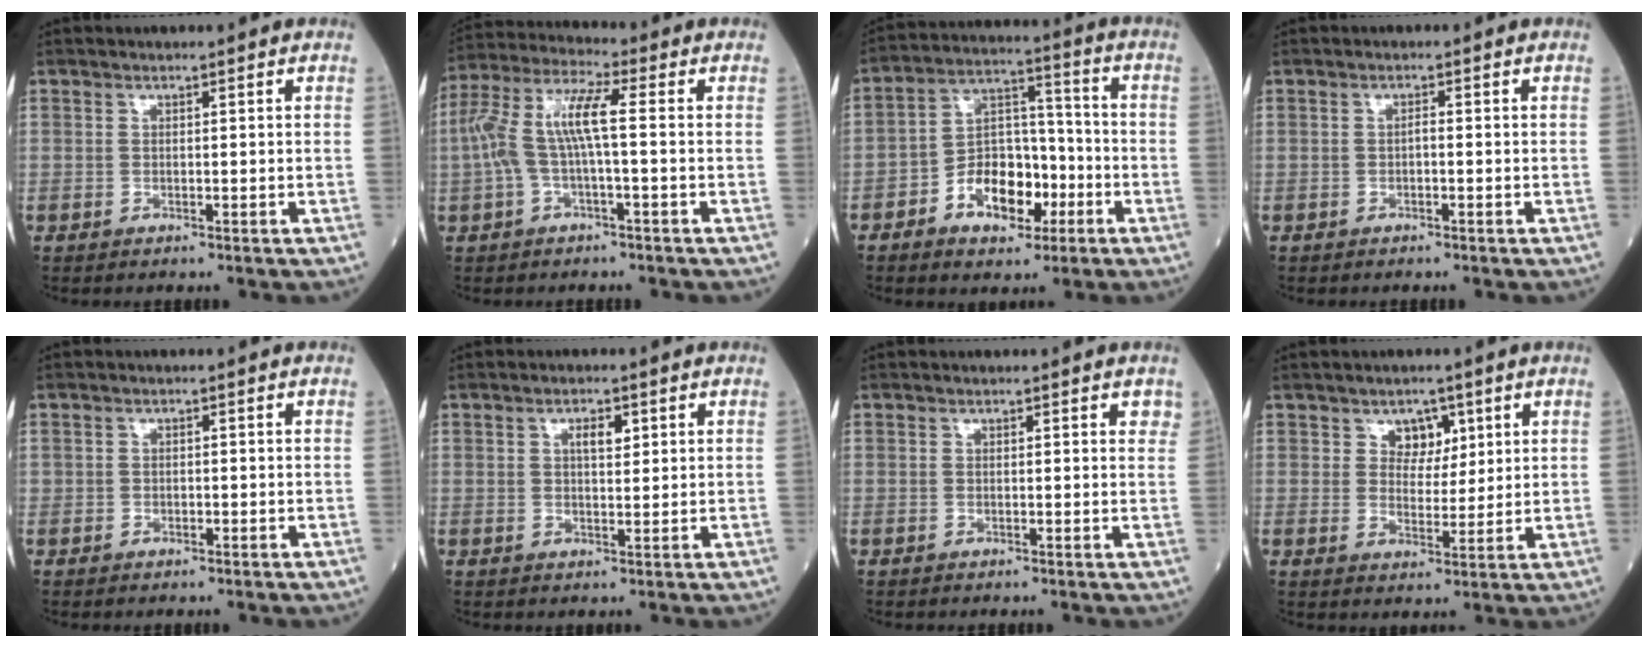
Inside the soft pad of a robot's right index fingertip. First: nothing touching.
{"total": 9.0, "force": [-0.3, 1.4, 8.9], "torque": [-0.196, 0.034, -0.012]}
{"total": 10.5, "force": [-4.6, 5.9, 7.3], "torque": [-0.131, 0.025, -0.077]}
{"total": 0.7, "force": [-0.2, 0.2, 0.6], "torque": [-0.010, 0.002, -0.007]}
{"total": 0.6, "force": [-0.3, 0.5, 0.1], "torque": [0.004, 0.002, -0.005]}
{"total": 2.7, "force": [1.1, 1.0, 2.3], "torque": [-0.038, 0.000, 0.018]}
{"total": 1.5, "force": [1.1, 0.6, 0.8], "torque": [0.001, 0.001, 0.007]}
{"total": 4.0, "force": [2.1, 2.8, 1.9], "torque": [-0.020, 0.003, 0.035]}